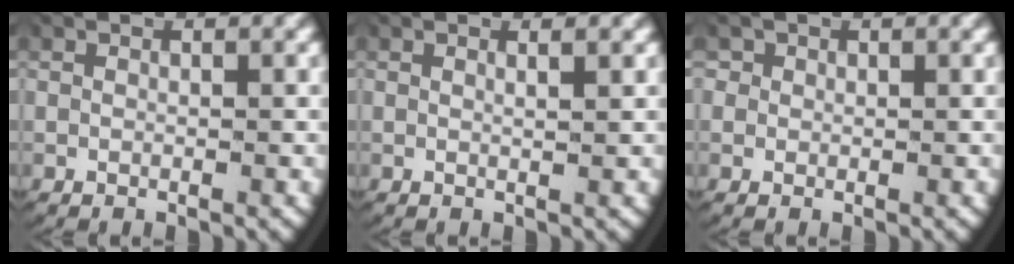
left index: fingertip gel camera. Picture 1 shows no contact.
{"total": 1.0, "force": [0.6, -0.3, 0.7], "torque": [-0.015, -0.007, 0.013]}
{"total": 1.6, "force": [0.6, 1.5, 0.4], "torque": [-0.013, -0.004, 0.009]}